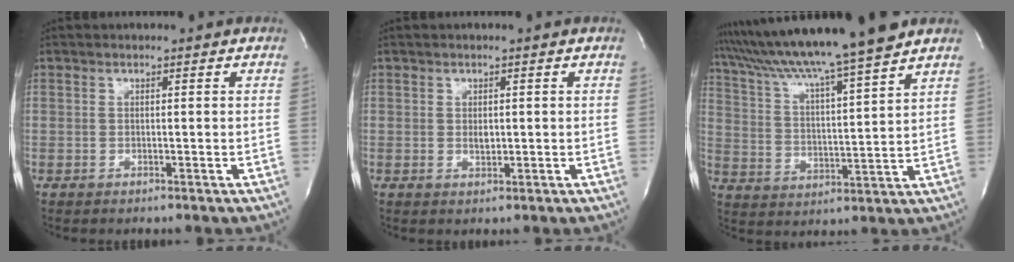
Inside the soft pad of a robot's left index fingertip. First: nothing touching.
{"total": 1.3, "force": [0.1, 0.7, 1.1], "torque": [-0.018, -0.005, 0.004]}
{"total": 18.2, "force": [15.5, -1.1, 9.5], "torque": [-0.170, 0.002, 0.247]}